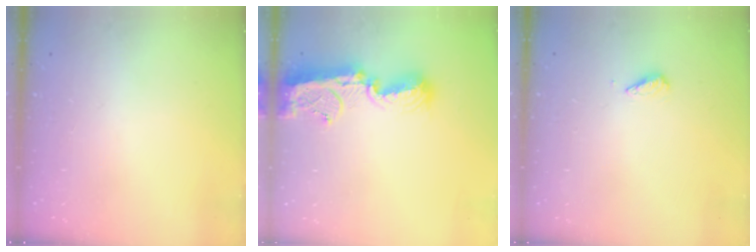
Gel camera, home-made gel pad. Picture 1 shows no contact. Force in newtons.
{"total": 12.6, "press": 12.5, "slide": 1.0}
{"total": 2.9, "press": 2.9, "slide": 0.4}